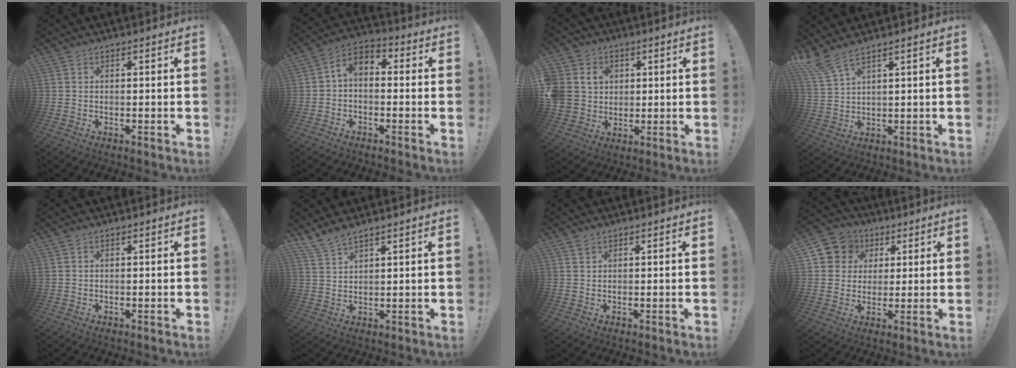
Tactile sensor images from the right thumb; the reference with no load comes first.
{"total": 5.4, "force": [-1.4, 3.4, 3.9], "torque": [-0.078, 0.013, -0.023]}
{"total": 9.2, "force": [1.6, 8.6, 2.9], "torque": [-0.060, -0.001, 0.041]}
{"total": 5.7, "force": [4.5, 0.4, 3.5], "torque": [-0.075, -0.021, 0.085]}
{"total": 0.6, "force": [0.3, 0.5, 0.0], "torque": [0.000, 0.003, 0.006]}
{"total": 4.8, "force": [4.4, 0.9, 1.9], "torque": [-0.042, -0.026, 0.084]}
{"total": 1.2, "force": [1.0, 0.7, 0.2], "torque": [0.006, -0.006, 0.017]}
{"total": 8.9, "force": [2.5, 8.3, 1.9], "torque": [-0.026, -0.009, 0.055]}